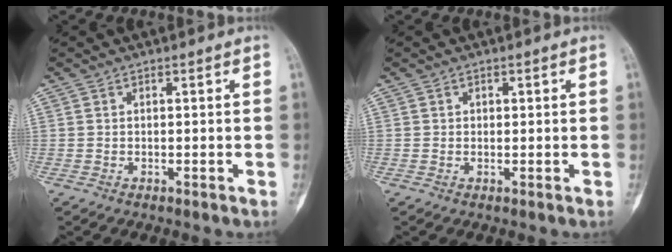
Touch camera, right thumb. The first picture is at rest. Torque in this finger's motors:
{"motor_torque": [0.00, 0.05, -0.14, 0.30, -0.03]}